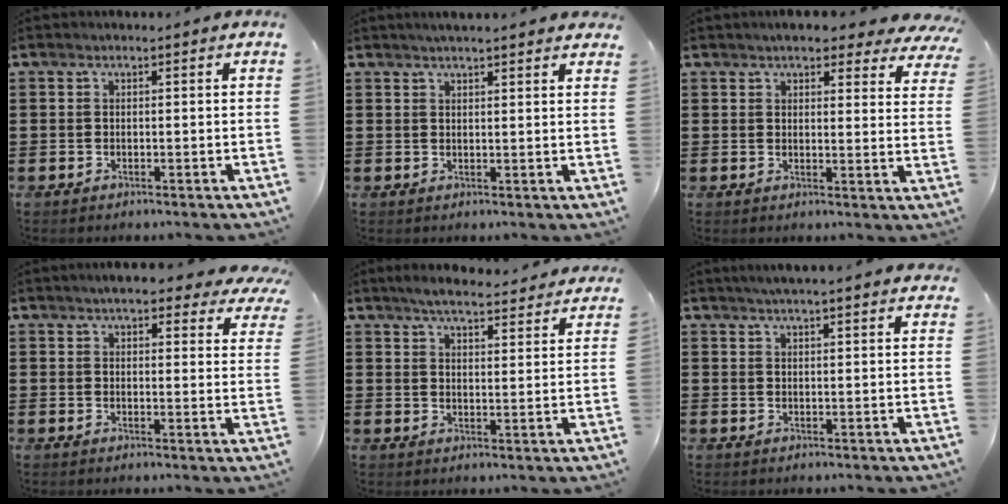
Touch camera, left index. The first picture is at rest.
{"total": 2.1, "force": [1.9, 0.1, 0.8], "torque": [-0.020, 0.001, 0.036]}
{"total": 5.2, "force": [4.6, 0.9, 2.3], "torque": [-0.043, -0.015, 0.080]}
{"total": 5.5, "force": [4.8, 0.8, 2.5], "torque": [-0.048, -0.013, 0.083]}
{"total": 5.0, "force": [4.7, 0.2, 1.7], "torque": [-0.049, -0.019, 0.083]}
{"total": 2.8, "force": [2.6, -0.2, 0.9], "torque": [-0.025, -0.003, 0.048]}